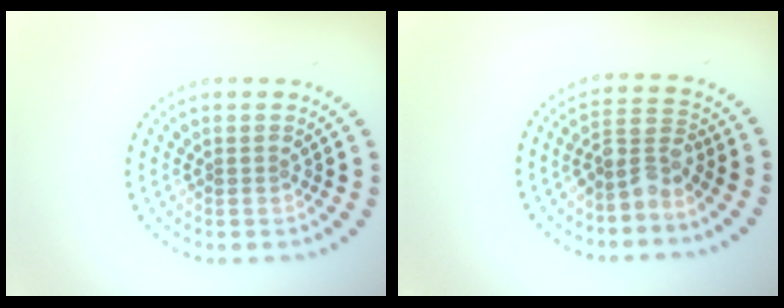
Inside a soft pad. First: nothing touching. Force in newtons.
{"total": 2.9, "press": 2.4, "slide": 1.6}